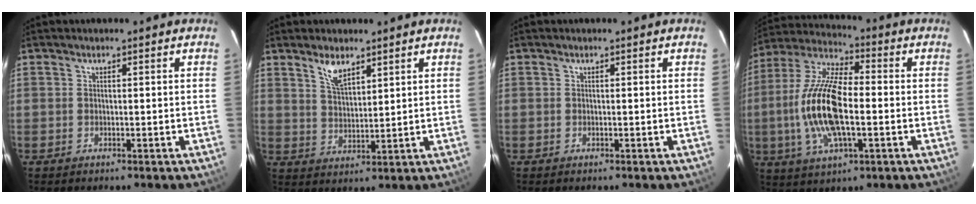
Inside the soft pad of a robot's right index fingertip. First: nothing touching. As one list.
[{"total": 5.4, "force": [3.7, 2.1, 3.3], "torque": [-0.060, 0.001, 0.073]}, {"total": 0.0}, {"total": 17.1, "force": [-2.2, 6.6, 15.6], "torque": [-0.322, 0.002, -0.048]}]